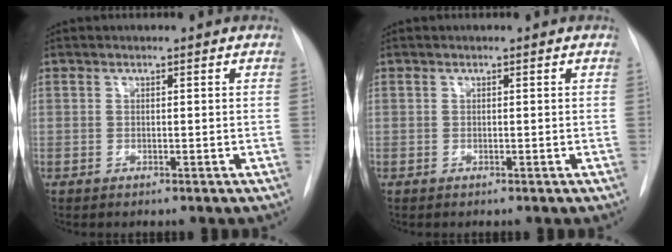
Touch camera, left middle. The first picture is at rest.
{"total": 0.0}